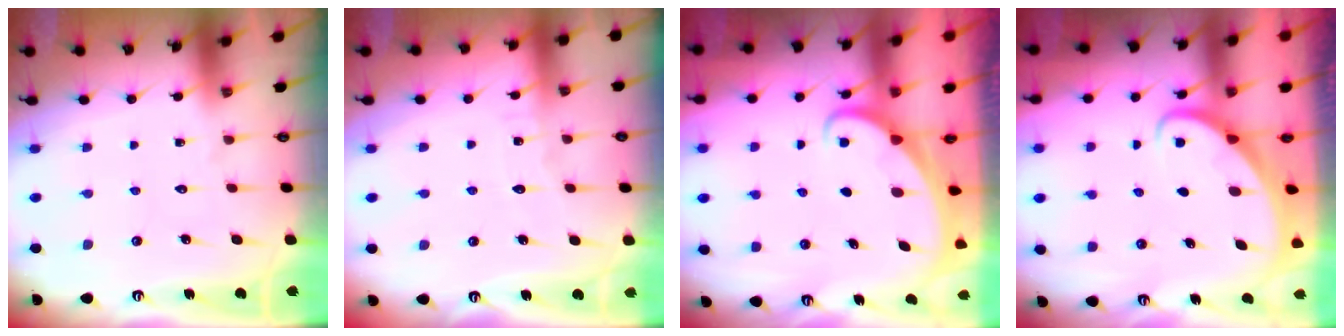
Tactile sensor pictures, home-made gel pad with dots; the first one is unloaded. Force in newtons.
{"total": 2.9, "press": 2.8, "slide": 0.4}
{"total": 2.3, "press": 2.3, "slide": 0.2}
{"total": 2.3, "press": 2.3, "slide": 0.2}